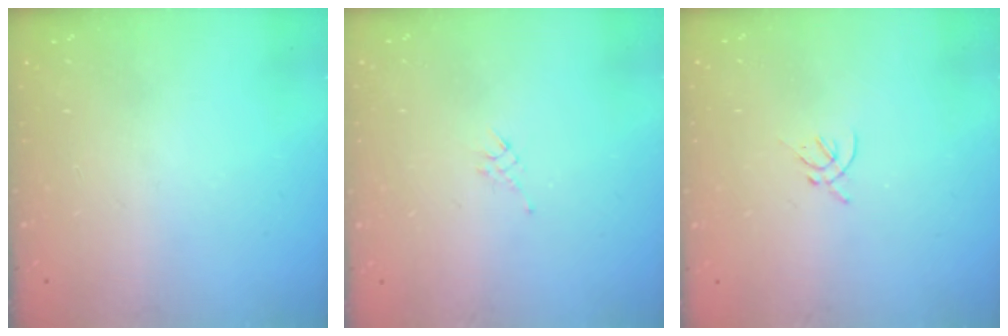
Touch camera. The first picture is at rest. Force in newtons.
{"total": 3.5, "press": 3.4, "slide": 0.8}
{"total": 1.4, "press": 1.3, "slide": 0.5}